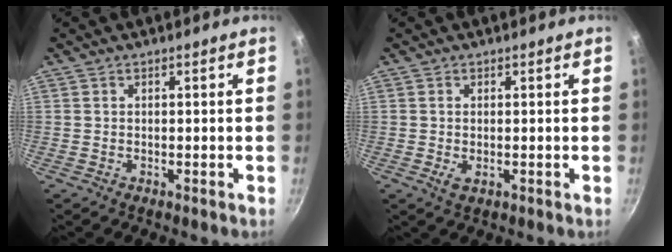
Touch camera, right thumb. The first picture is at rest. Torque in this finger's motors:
{"motor_torque": [-0.49, 0.13, 0.19, 0.45, 0.10]}